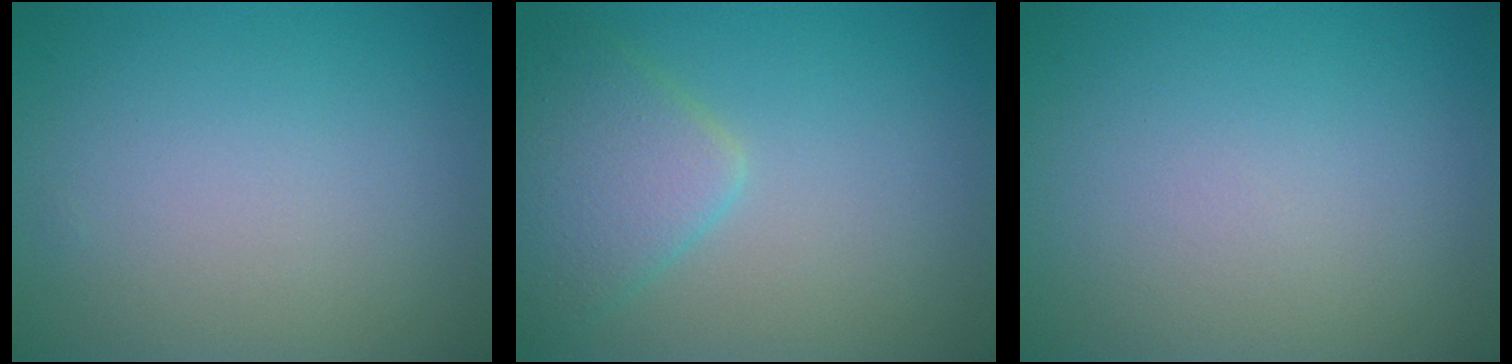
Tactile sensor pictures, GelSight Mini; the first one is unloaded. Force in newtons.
{"total": 4.0, "press": 3.9, "slide": 0.2}
{"total": 0.0}